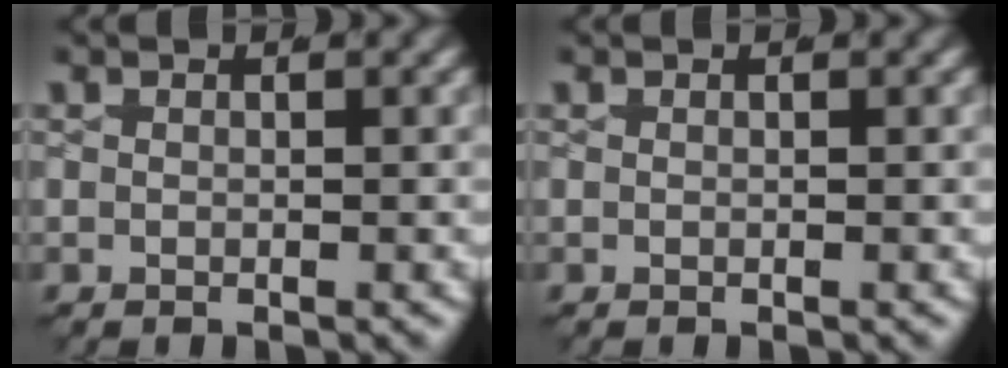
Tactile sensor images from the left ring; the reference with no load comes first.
{"total": 0.0}